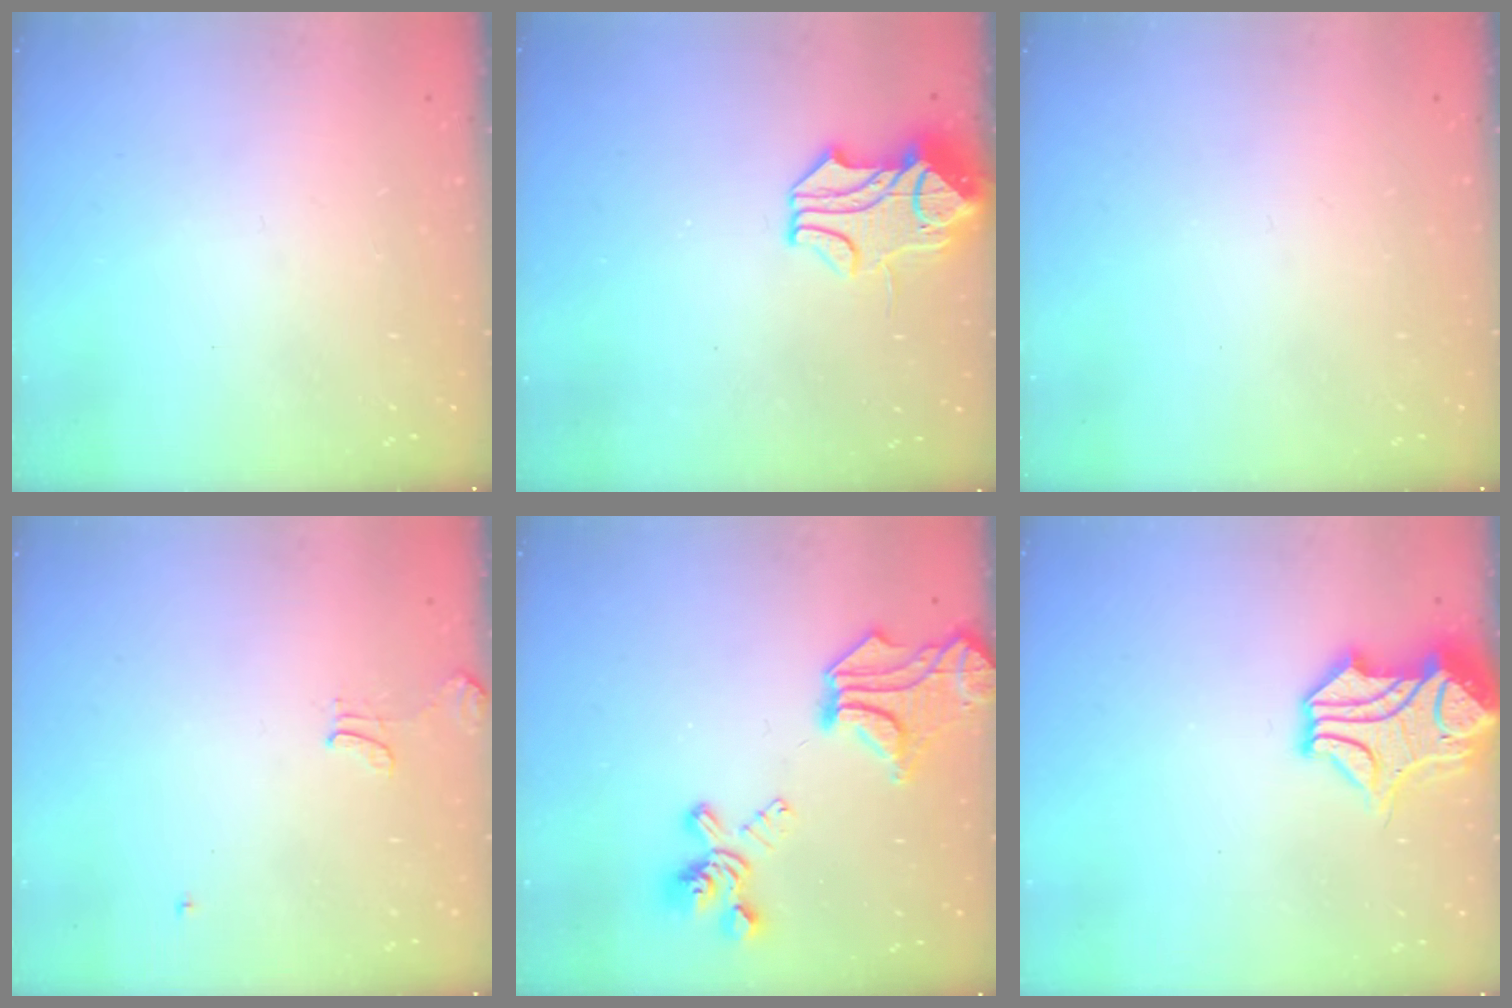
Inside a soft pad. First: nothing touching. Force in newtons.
{"total": 2.0, "press": 1.3, "slide": 1.5}
{"total": 0.0}
{"total": 1.3, "press": 1.2, "slide": 0.5}
{"total": 8.6, "press": 7.9, "slide": 3.3}
{"total": 8.0, "press": 7.8, "slide": 1.8}